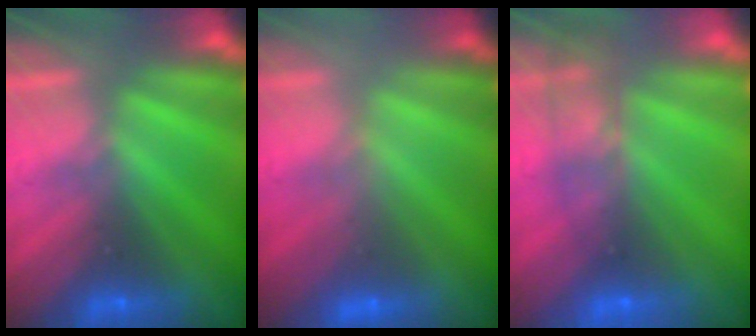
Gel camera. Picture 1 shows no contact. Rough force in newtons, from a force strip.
{"total": 2.9}
{"total": 9.7}